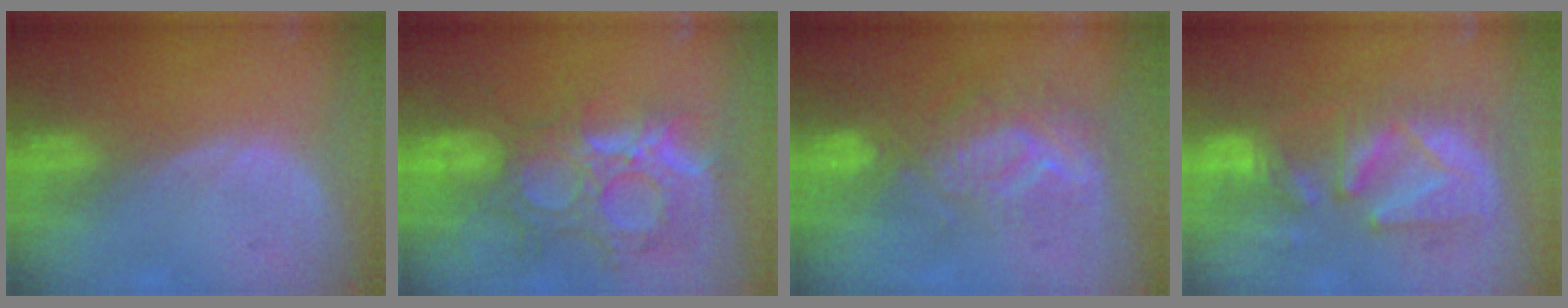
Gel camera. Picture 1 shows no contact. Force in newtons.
{"total": 12.2, "press": 10.7, "slide": 5.9}
{"total": 9.4, "press": 8.6, "slide": 3.9}
{"total": 10.0, "press": 9.8, "slide": 1.7}